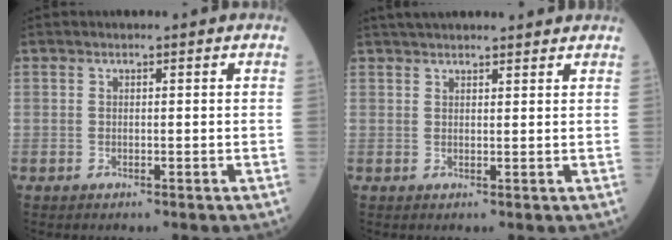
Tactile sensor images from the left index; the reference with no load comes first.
{"total": 9.8, "force": [9.0, 1.4, 3.7], "torque": [-0.055, 0.034, 0.123]}